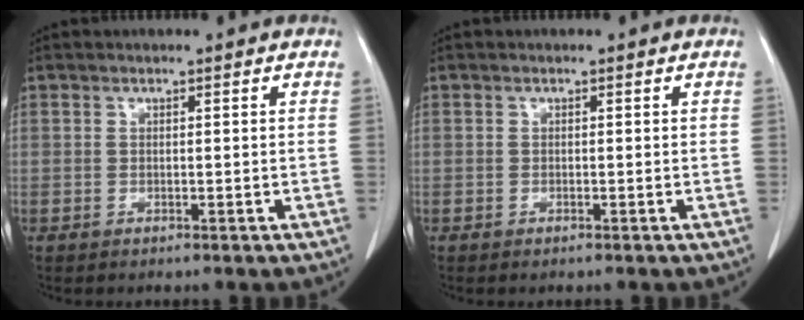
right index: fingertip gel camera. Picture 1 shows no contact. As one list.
[{"total": 0.0}]